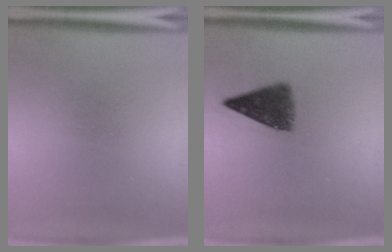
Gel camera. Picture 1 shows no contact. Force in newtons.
{"total": 7.0}